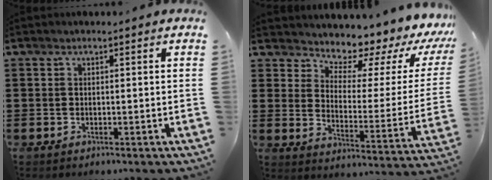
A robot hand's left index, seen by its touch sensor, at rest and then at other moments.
{"total": 5.8, "force": [5.4, 2.0, 0.8], "torque": [-0.028, -0.056, 0.086]}